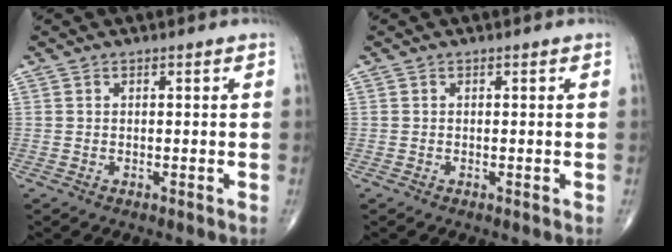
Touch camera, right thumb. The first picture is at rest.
{"total": 0.0}